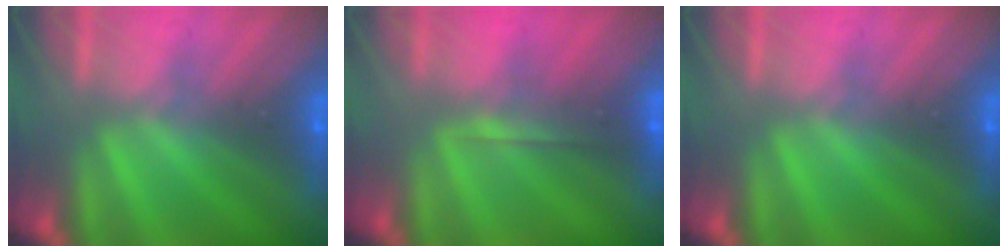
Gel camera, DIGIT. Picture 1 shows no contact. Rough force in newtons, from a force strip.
{"total": 1.7}
{"total": 0.0}